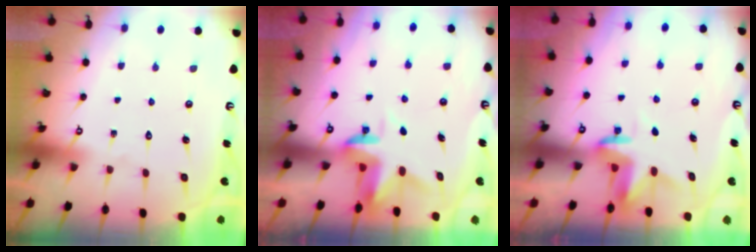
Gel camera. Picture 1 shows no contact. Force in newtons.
{"total": 3.2, "press": 3.2, "slide": 0.5}
{"total": 3.4, "press": 3.4, "slide": 0.2}